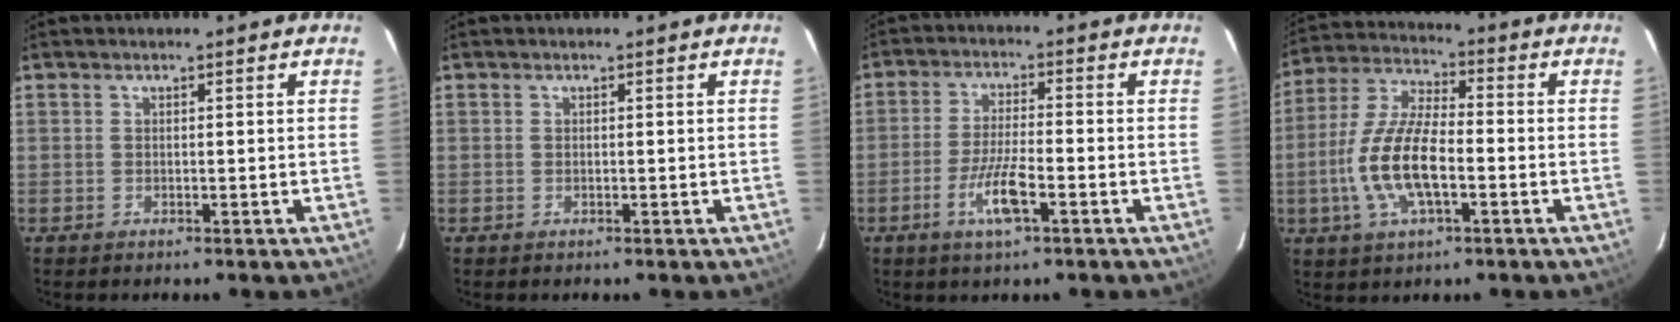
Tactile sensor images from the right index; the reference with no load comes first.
{"total": 0.0}
{"total": 7.4, "force": [-3.6, 1.3, 6.3], "torque": [-0.131, -0.007, -0.068]}
{"total": 13.3, "force": [-3.5, 5.0, 11.8], "torque": [-0.251, -0.001, -0.069]}